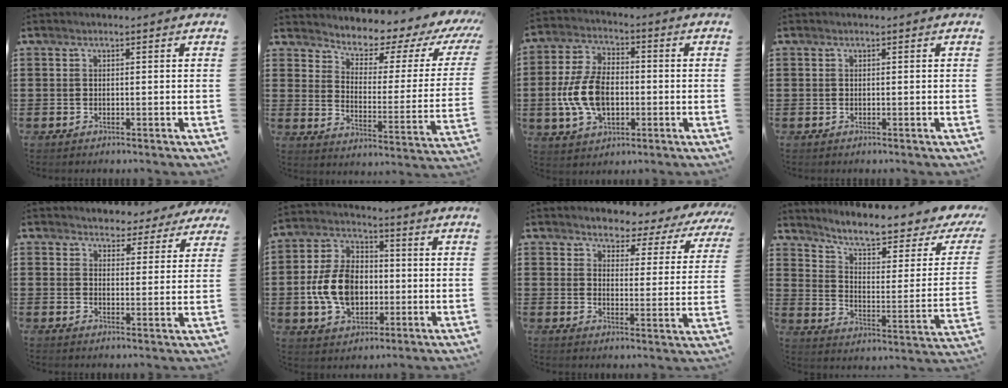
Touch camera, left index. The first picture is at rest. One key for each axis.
{"total": 4.0, "fx": 3.5, "fy": 1.5, "fz": 1.1, "tx": -0.040, "ty": -0.038, "tz": 0.049}
{"total": 9.9, "fx": -1.5, "fy": 6.0, "fz": 7.8, "tx": -0.184, "ty": 0.005, "tz": -0.033}
{"total": 0.0}
{"total": 3.8, "fx": 3.5, "fy": 1.5, "fz": 0.0, "tx": -0.011, "ty": -0.010, "tz": 0.063}
{"total": 10.4, "fx": -1.4, "fy": 7.4, "fz": 7.2, "tx": -0.175, "ty": 0.013, "tz": -0.028}
{"total": 3.7, "fx": 3.6, "fy": 0.9, "fz": 0.2, "tx": -0.030, "ty": -0.025, "tz": 0.057}
{"total": 7.5, "fx": 6.1, "fy": 0.6, "fz": 4.3, "tx": -0.093, "ty": -0.050, "tz": 0.096}